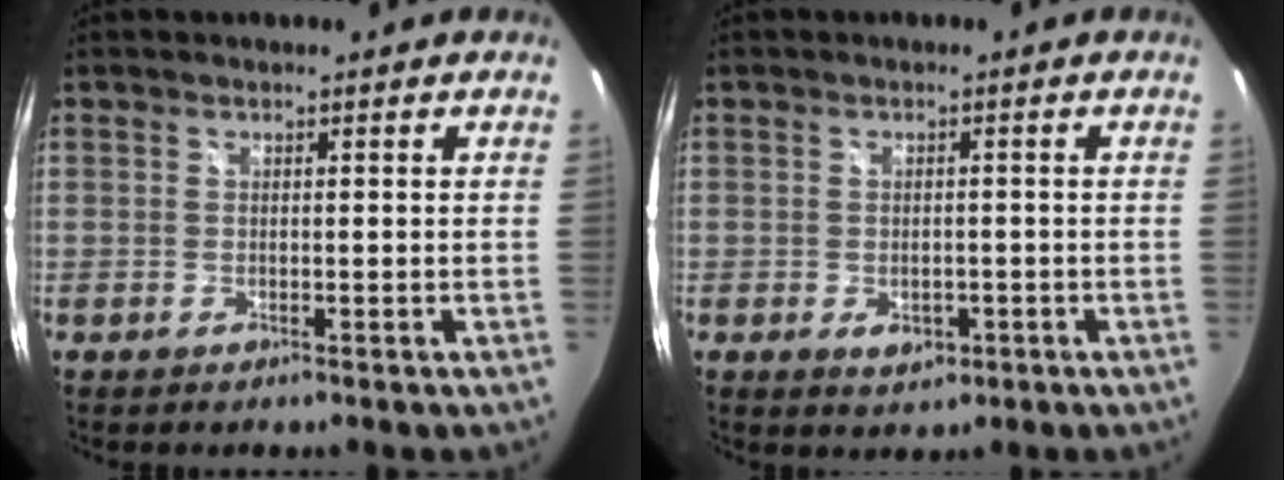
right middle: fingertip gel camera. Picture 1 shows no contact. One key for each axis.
{"total": 3.5, "fx": -1.2, "fy": 2.4, "fz": 2.3, "tx": -0.040, "ty": -0.005, "tz": -0.013}